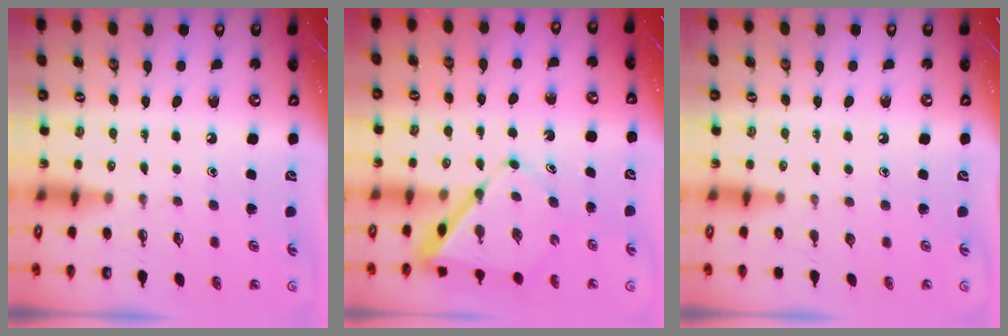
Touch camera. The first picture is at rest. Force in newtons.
{"total": 8.2, "press": 8.2, "slide": 0.8}
{"total": 0.0}